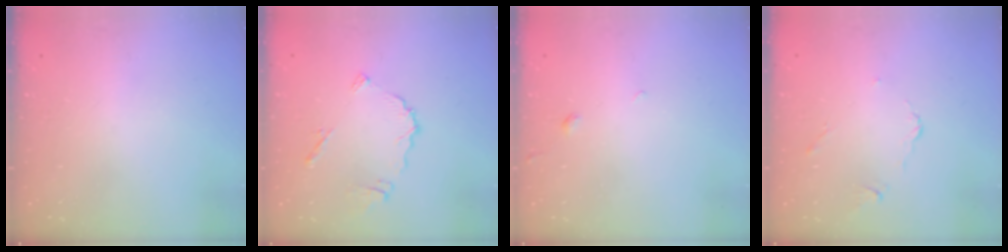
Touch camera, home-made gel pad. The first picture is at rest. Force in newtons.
{"total": 7.4, "press": 7.4, "slide": 0.1}
{"total": 1.5, "press": 1.5, "slide": 0.5}
{"total": 2.9, "press": 2.8, "slide": 0.6}